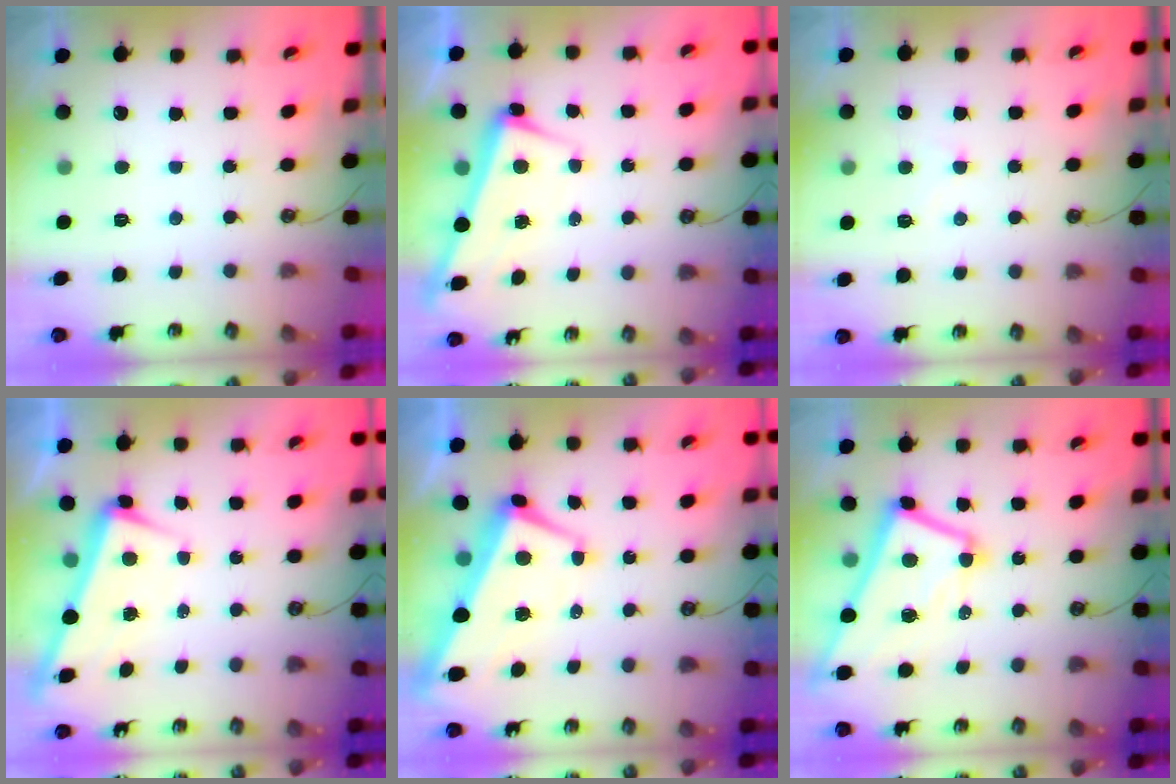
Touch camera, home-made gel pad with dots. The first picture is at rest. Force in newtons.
{"total": 2.5, "press": 2.4, "slide": 0.6}
{"total": 3.5, "press": 3.5, "slide": 0.4}
{"total": 3.2, "press": 3.1, "slide": 0.8}
{"total": 1.7, "press": 1.1, "slide": 1.4}
{"total": 9.9, "press": 9.8, "slide": 1.3}